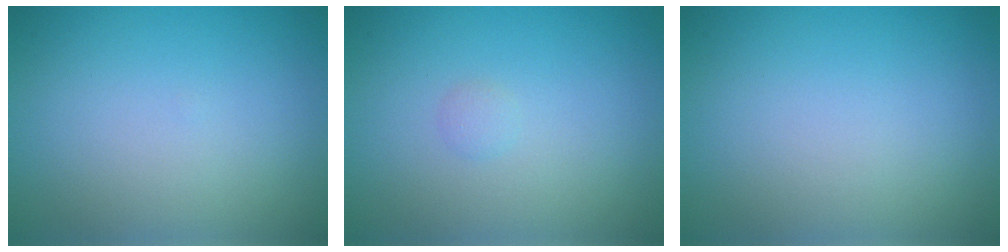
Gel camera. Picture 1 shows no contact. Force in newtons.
{"total": 0.5, "press": 0.5, "slide": 0.0}
{"total": 0.0}